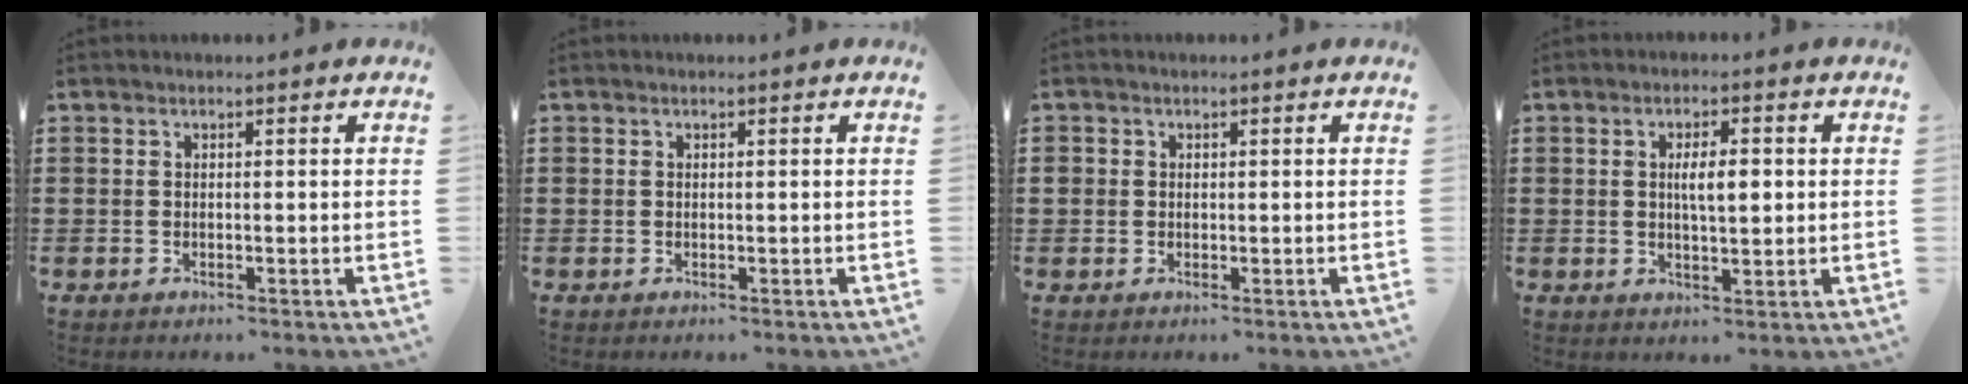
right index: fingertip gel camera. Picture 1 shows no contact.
{"total": 0.0}
{"total": 0.9, "force": [0.1, 0.9, 0.1], "torque": [-0.004, 0.005, 0.002]}
{"total": 4.2, "force": [0.5, 1.3, 3.9], "torque": [-0.067, 0.002, 0.005]}